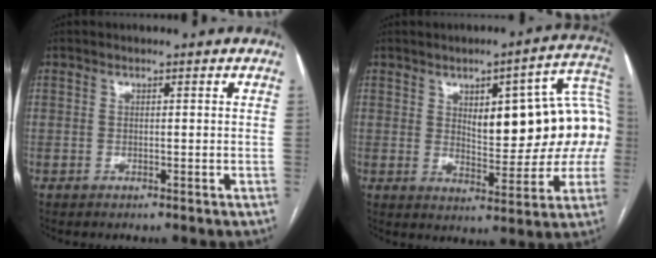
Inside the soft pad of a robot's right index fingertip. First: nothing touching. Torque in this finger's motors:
{"motor_torque": [0.65, 0.15, 0.72, 0.08]}